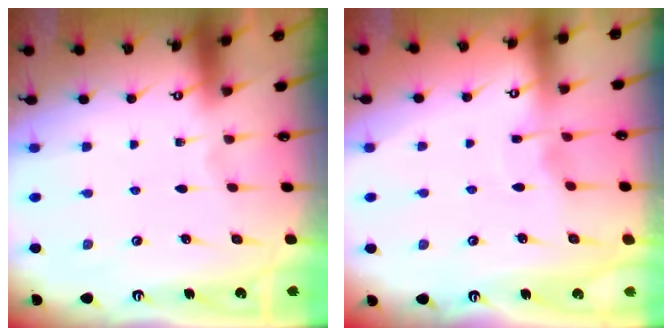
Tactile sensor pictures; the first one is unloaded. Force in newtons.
{"total": 2.9, "press": 2.8, "slide": 0.4}